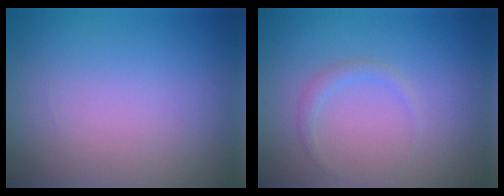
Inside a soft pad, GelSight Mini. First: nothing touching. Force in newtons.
{"total": 1.0, "press": 1.0, "slide": 0.1}